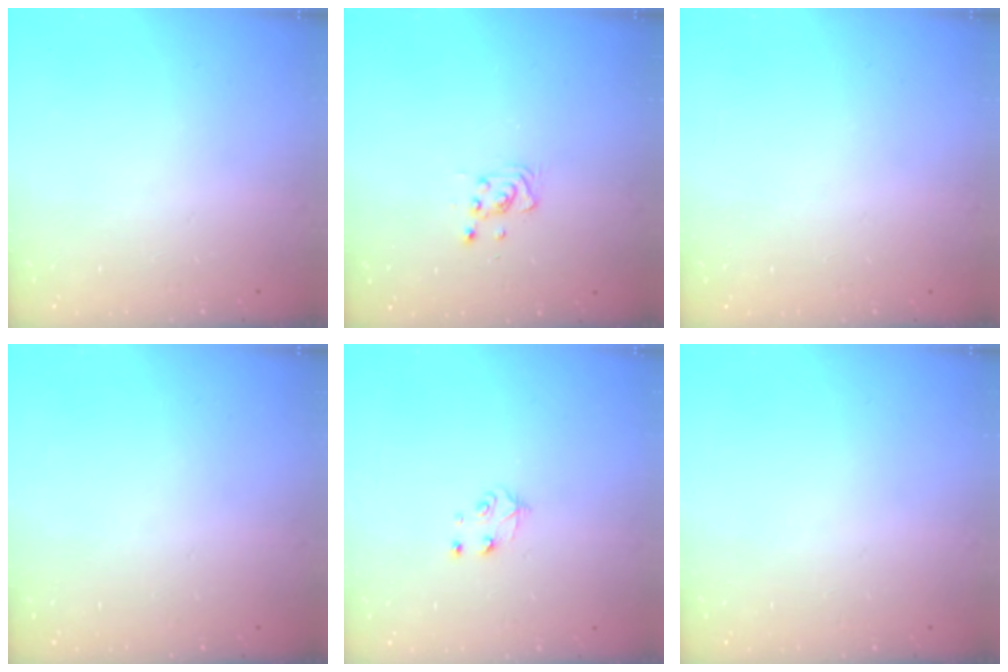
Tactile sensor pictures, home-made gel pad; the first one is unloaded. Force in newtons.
{"total": 4.4, "press": 4.2, "slide": 1.1}
{"total": 0.0}
{"total": 0.0}
{"total": 4.3, "press": 4.3, "slide": 0.5}
{"total": 0.0}